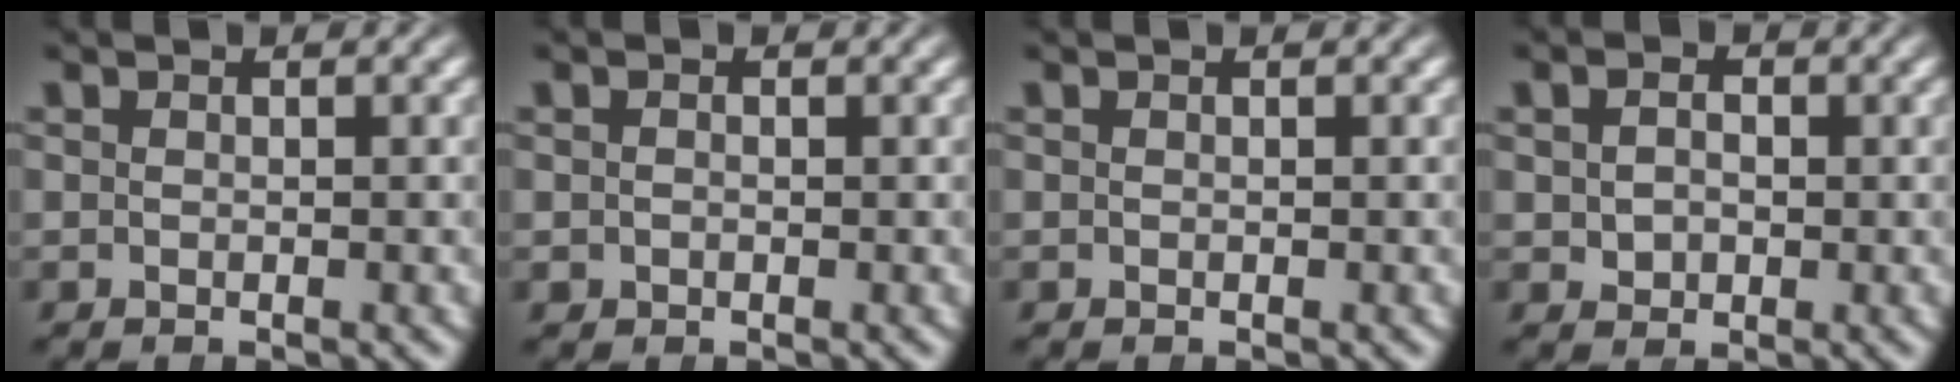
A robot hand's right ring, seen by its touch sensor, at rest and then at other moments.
{"total": 0.9, "force": [-0.2, 0.8, 0.3], "torque": [-0.008, -0.010, 0.005]}
{"total": 0.0}
{"total": 2.1, "force": [0.3, 1.8, 1.2], "torque": [-0.015, -0.009, 0.018]}